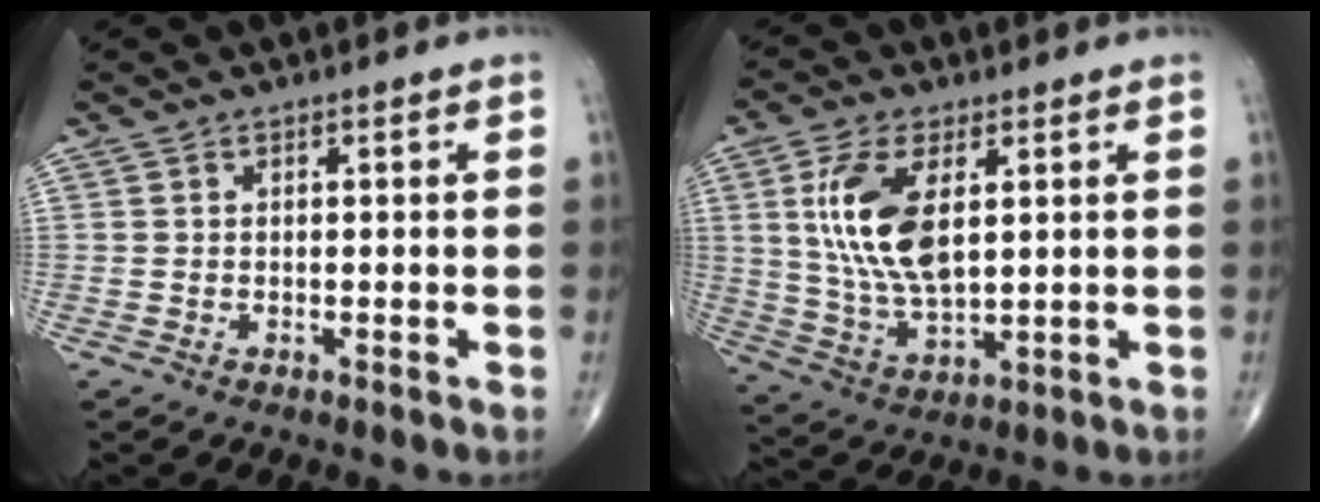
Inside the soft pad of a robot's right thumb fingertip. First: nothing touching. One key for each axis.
{"total": 13.8, "fx": 3.4, "fy": 6.5, "fz": 11.6, "tx": -0.234, "ty": -0.016, "tz": 0.074}